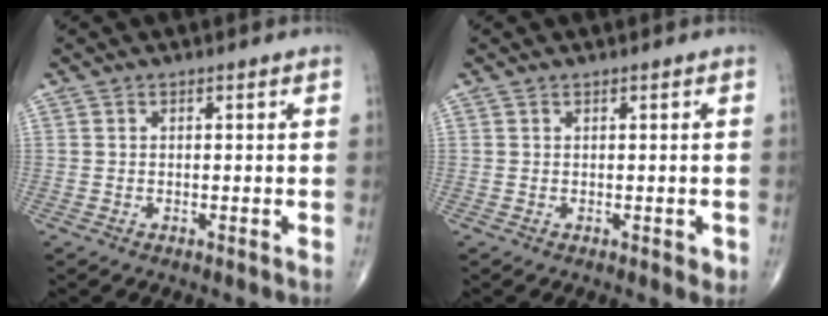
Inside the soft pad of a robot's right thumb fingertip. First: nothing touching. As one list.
[{"total": 1.3, "force": [0.0, 0.7, 1.1], "torque": [-0.011, -0.002, 0.002]}]